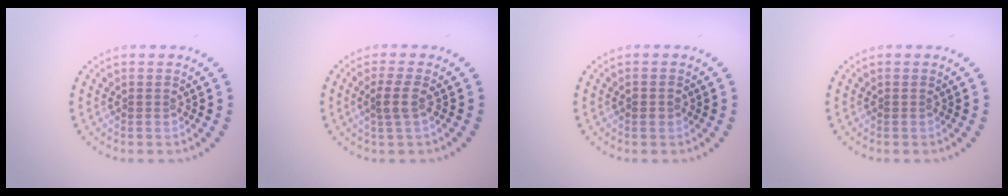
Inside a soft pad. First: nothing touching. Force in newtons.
{"total": 1.8, "press": 1.5, "slide": 1.1}
{"total": 0.9, "press": 0.9, "slide": 0.1}
{"total": 0.0}